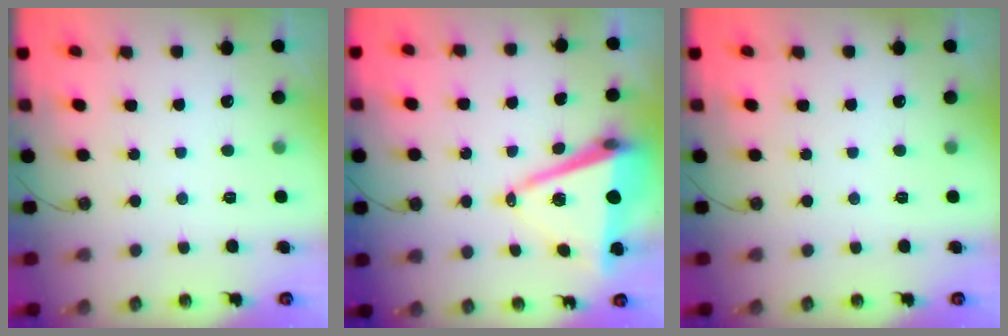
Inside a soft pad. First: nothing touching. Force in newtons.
{"total": 11.8, "press": 11.0, "slide": 4.4}
{"total": 0.0}